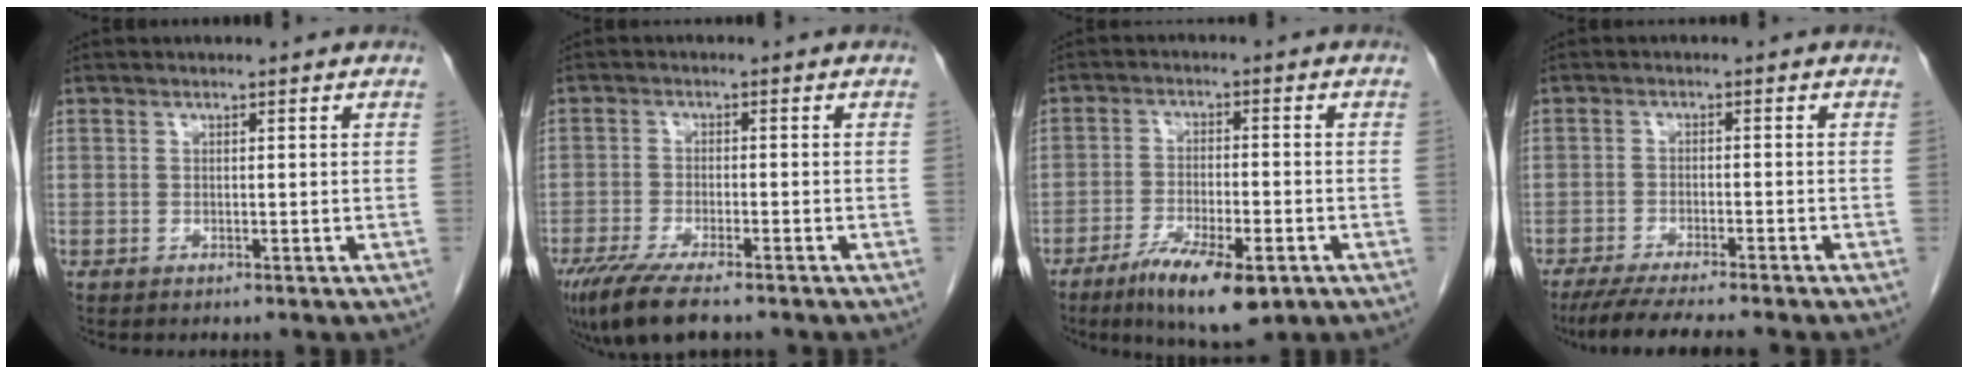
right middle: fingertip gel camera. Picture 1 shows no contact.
{"total": 10.0, "force": [-7.5, 2.0, 6.3], "torque": [-0.108, -0.023, -0.121]}
{"total": 9.9, "force": [-5.8, 2.3, 7.7], "torque": [-0.135, -0.018, -0.090]}
{"total": 9.1, "force": [-7.8, -0.2, 4.7], "torque": [-0.066, -0.024, -0.123]}